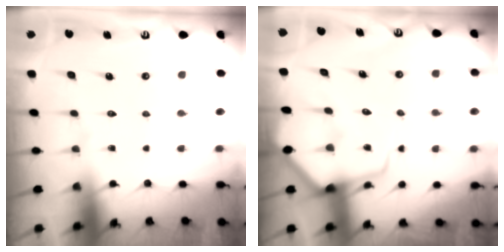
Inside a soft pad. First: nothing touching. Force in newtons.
{"total": 8.1, "press": 8.0, "slide": 0.7}